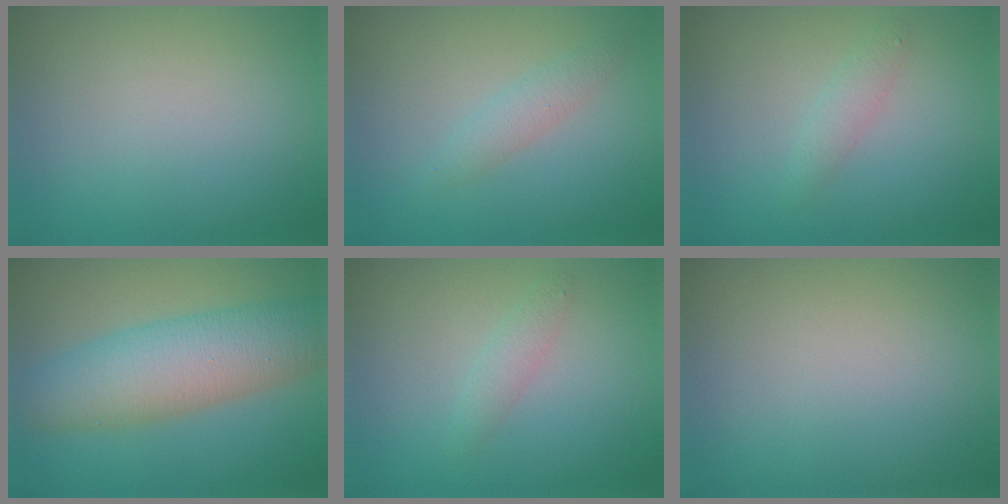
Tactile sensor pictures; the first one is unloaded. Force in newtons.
{"total": 1.6, "press": 1.6, "slide": 0.0}
{"total": 1.4, "press": 1.4, "slide": 0.0}
{"total": 7.9, "press": 7.9, "slide": 0.2}
{"total": 1.4, "press": 1.4, "slide": 0.0}
{"total": 0.0}